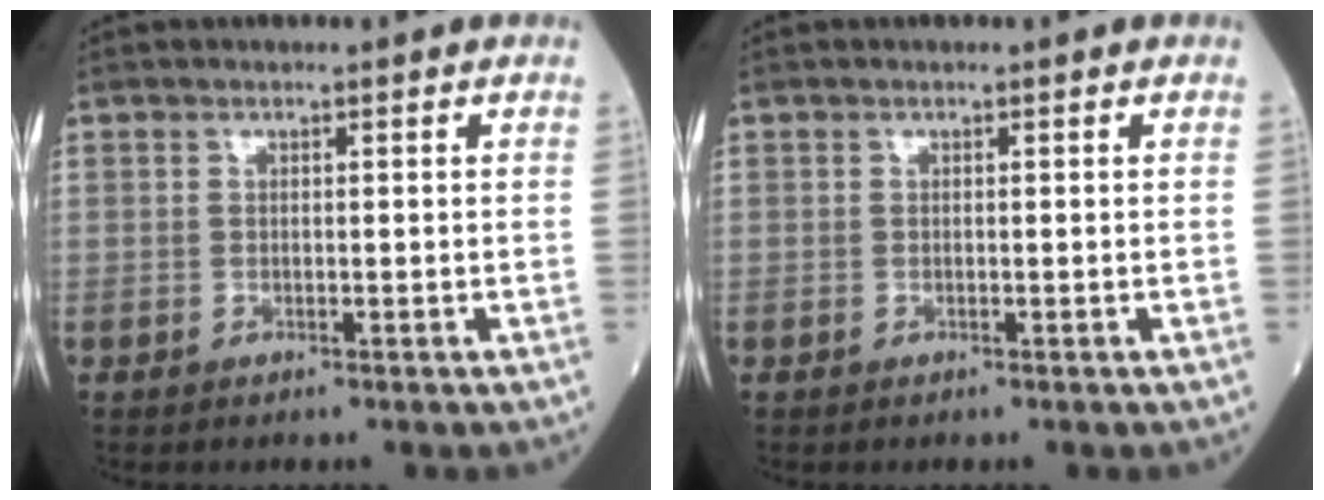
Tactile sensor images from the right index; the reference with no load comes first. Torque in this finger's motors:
{"motor_torque": [0.01, 0.00, 0.00, 0.00]}